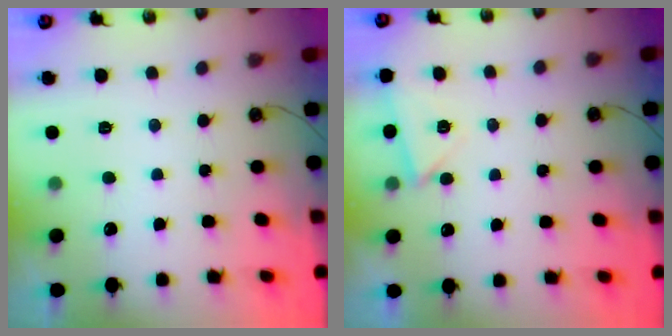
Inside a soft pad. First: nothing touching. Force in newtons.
{"total": 3.4, "press": 3.3, "slide": 0.8}